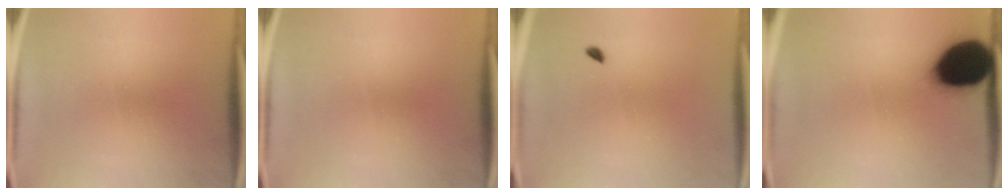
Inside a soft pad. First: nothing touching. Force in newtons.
{"total": 0.0}
{"total": 0.8}
{"total": 20.4}